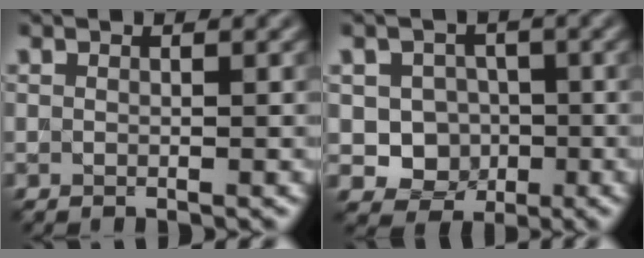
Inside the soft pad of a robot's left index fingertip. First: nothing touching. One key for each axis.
{"total": 3.9, "fx": -0.6, "fy": 3.5, "fz": 1.5, "tx": -0.009, "ty": 0.001, "tz": -0.021}